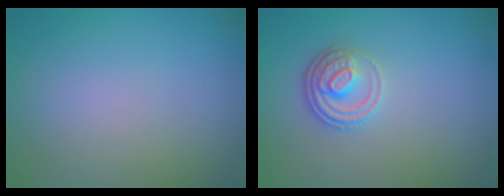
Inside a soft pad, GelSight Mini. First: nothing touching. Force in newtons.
{"total": 3.4, "press": 2.6, "slide": 2.3}